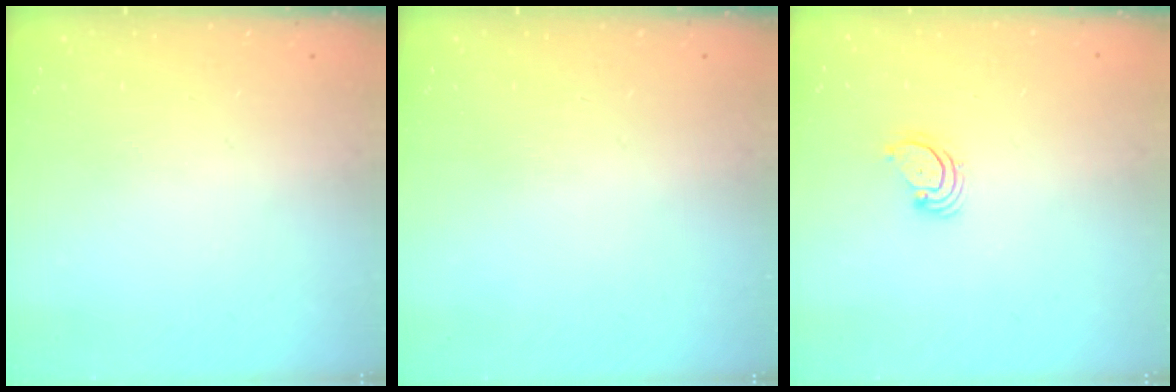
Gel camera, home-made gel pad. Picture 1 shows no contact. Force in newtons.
{"total": 0.0}
{"total": 3.1, "press": 3.1, "slide": 0.3}